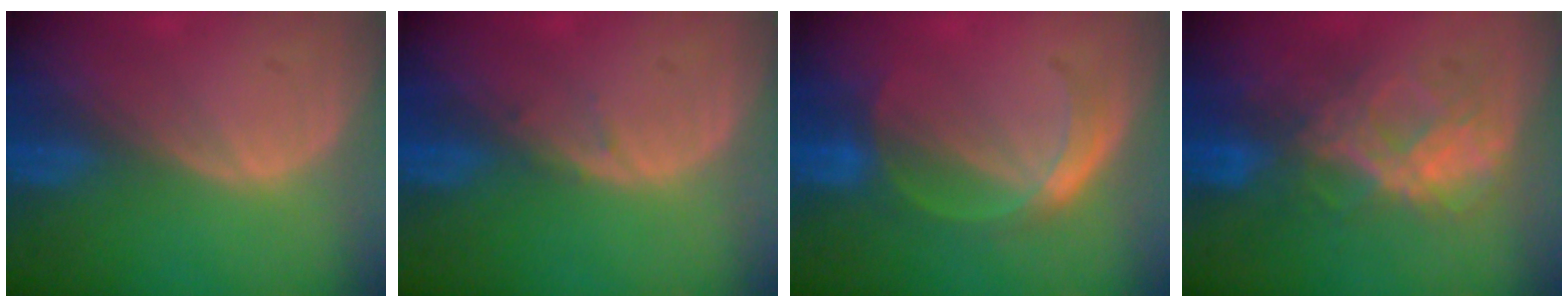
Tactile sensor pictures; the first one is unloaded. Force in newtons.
{"total": 0.8, "press": 0.7, "slide": 0.3}
{"total": 4.5, "press": 4.4, "slide": 0.9}
{"total": 7.8, "press": 7.3, "slide": 2.8}